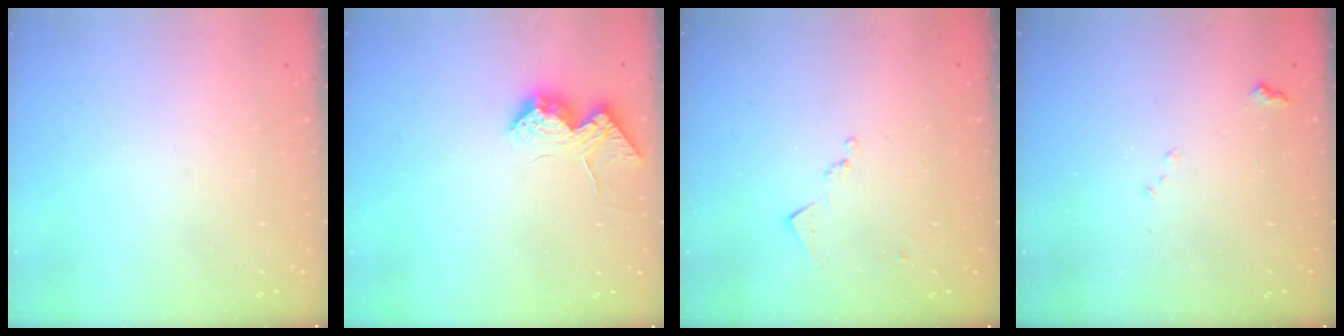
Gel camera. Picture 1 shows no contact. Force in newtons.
{"total": 16.2, "press": 16.2, "slide": 0.4}
{"total": 9.3, "press": 9.3, "slide": 1.0}
{"total": 7.3, "press": 7.3, "slide": 0.8}